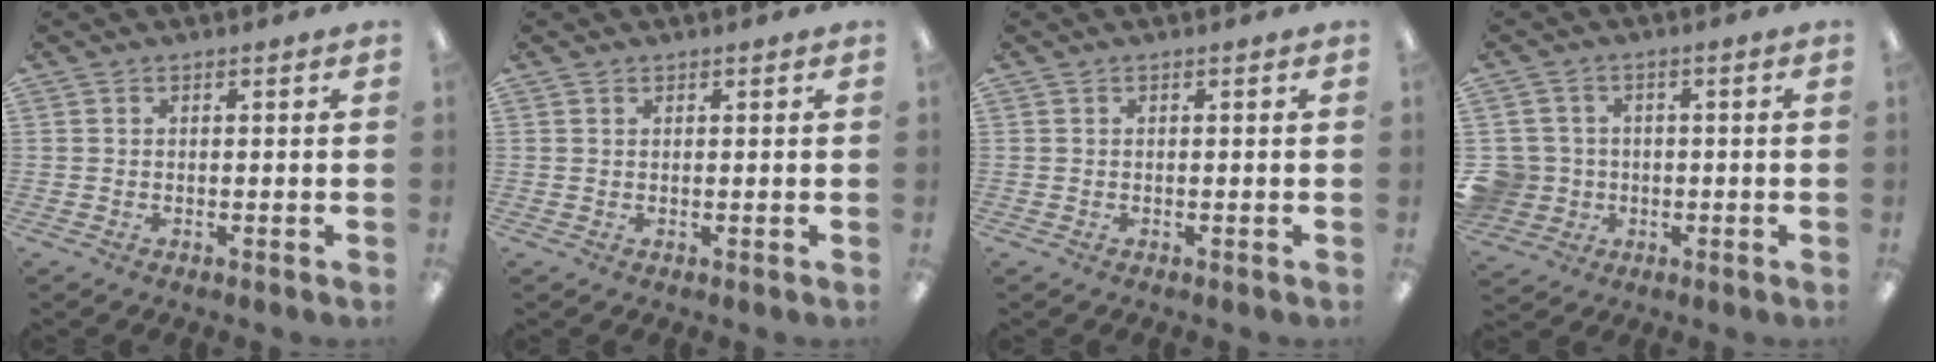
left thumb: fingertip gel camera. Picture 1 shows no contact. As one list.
[{"total": 0.5, "force": [0.4, 0.3, 0.1], "torque": [-0.001, 0.001, 0.008]}, {"total": 0.0}, {"total": 6.9, "force": [-0.4, 6.8, 1.3], "torque": [-0.051, 0.013, -0.002]}]